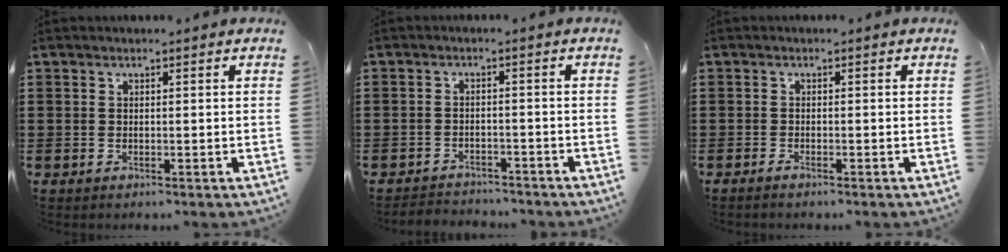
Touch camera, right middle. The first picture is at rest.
{"total": 2.7, "force": [-2.6, 0.4, -0.2], "torque": [-0.006, -0.003, -0.058]}
{"total": 0.7, "force": [-0.6, 0.0, 0.4], "torque": [-0.008, -0.003, -0.011]}